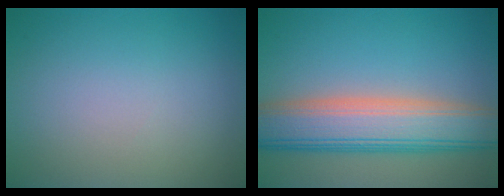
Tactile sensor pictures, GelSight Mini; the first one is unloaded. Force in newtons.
{"total": 8.7, "press": 8.7, "slide": 0.6}